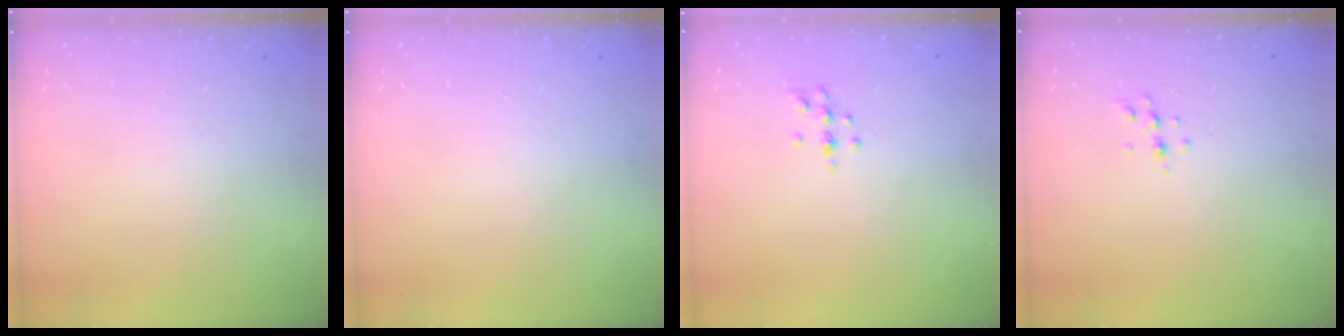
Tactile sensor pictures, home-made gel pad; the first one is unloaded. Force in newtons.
{"total": 0.0}
{"total": 4.8, "press": 4.4, "slide": 1.8}
{"total": 4.8, "press": 4.7, "slide": 1.1}